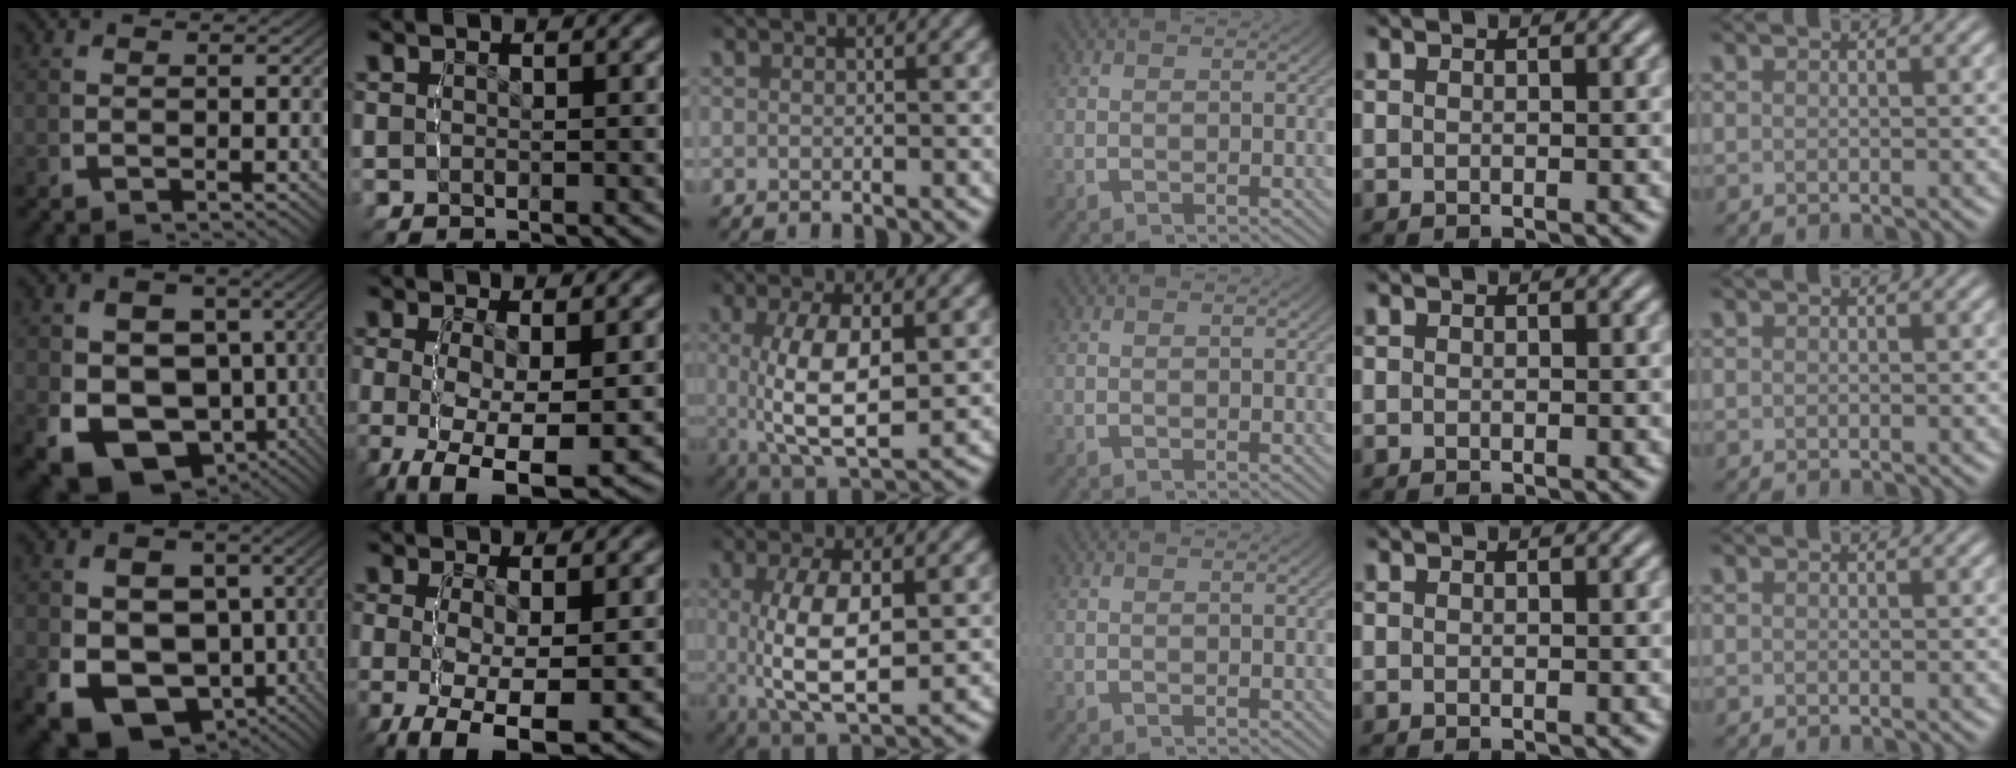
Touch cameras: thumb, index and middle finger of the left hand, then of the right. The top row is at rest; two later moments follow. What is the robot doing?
{"motion": "lift_and_place", "object": "cloth"}